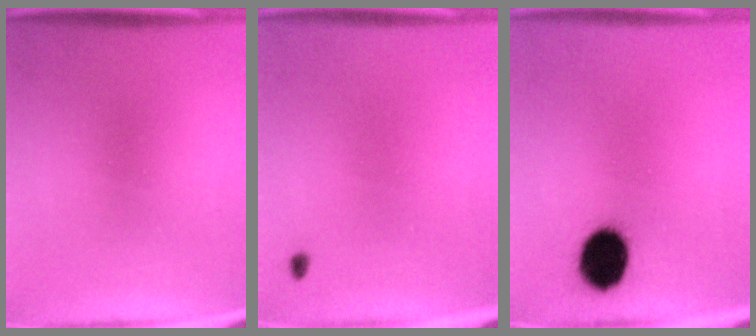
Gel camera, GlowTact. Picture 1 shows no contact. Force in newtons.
{"total": 0.6}
{"total": 11.0}